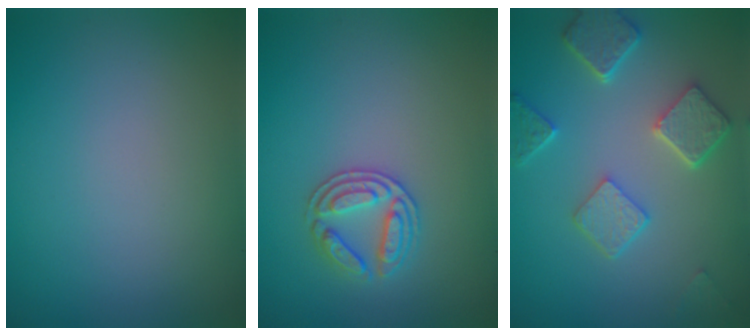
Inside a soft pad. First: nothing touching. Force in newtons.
{"total": 2.8, "press": 2.7, "slide": 0.6}
{"total": 4.8, "press": 3.9, "slide": 2.9}